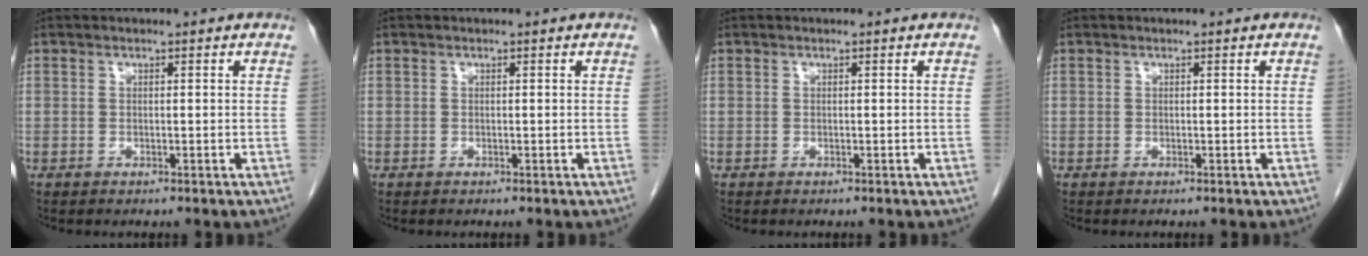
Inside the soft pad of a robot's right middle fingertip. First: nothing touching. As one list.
[{"total": 0.0}, {"total": 0.0}, {"total": 0.0}]